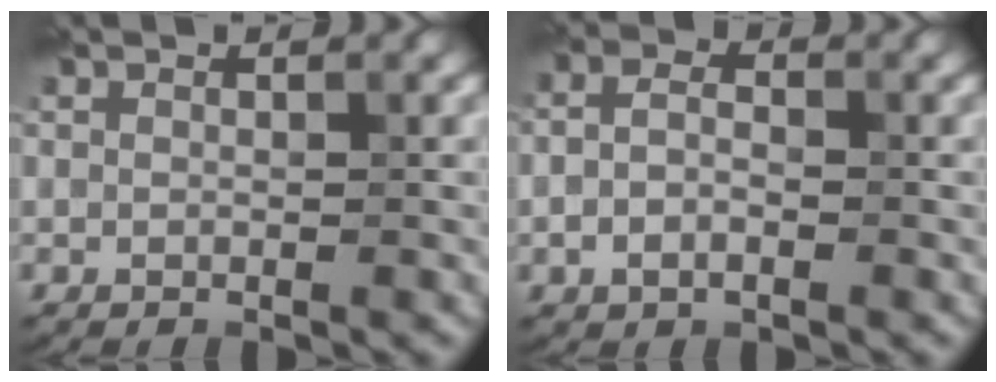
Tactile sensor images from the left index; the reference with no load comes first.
{"total": 2.4, "force": [-0.6, 1.4, 1.8], "torque": [-0.046, 0.004, -0.016]}